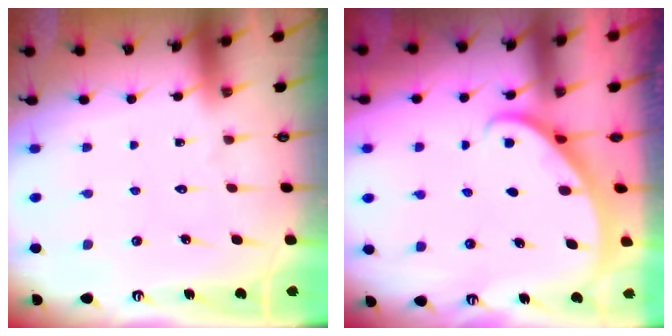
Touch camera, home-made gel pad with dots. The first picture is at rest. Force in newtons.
{"total": 2.2, "press": 2.2, "slide": 0.1}